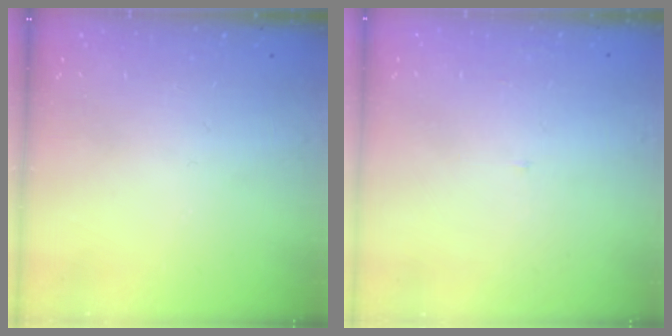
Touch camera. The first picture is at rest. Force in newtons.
{"total": 2.0, "press": 2.0, "slide": 0.1}